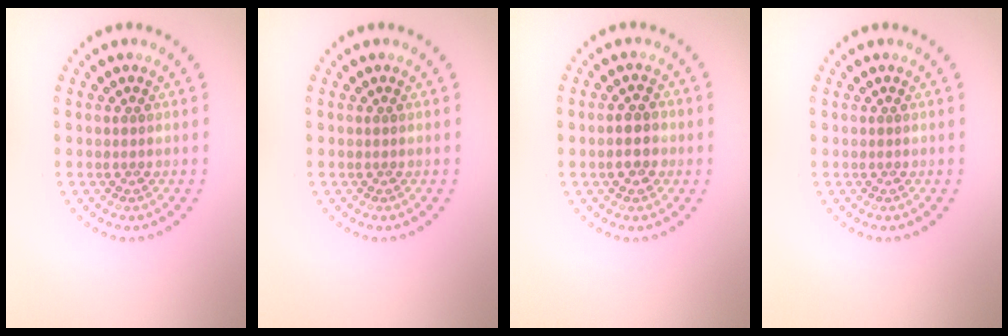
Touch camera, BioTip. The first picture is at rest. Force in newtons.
{"total": 0.0}
{"total": 2.5, "press": 2.4, "slide": 0.6}
{"total": 0.0}